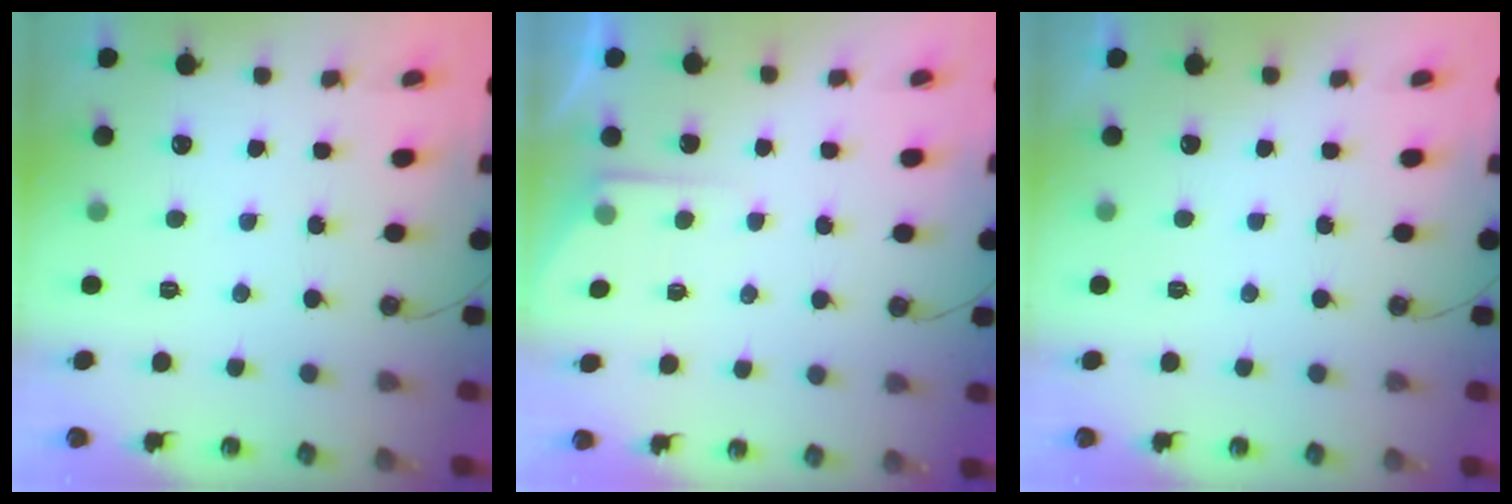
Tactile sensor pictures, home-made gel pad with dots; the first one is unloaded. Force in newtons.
{"total": 3.8, "press": 3.7, "slide": 0.6}
{"total": 0.0}